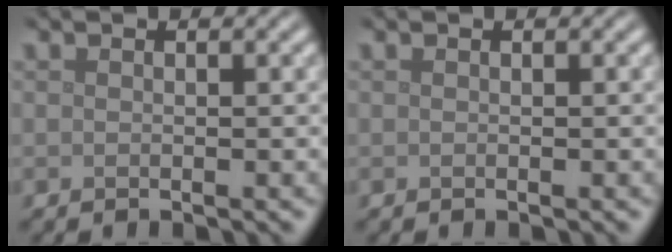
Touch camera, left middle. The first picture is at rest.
{"total": 0.0}